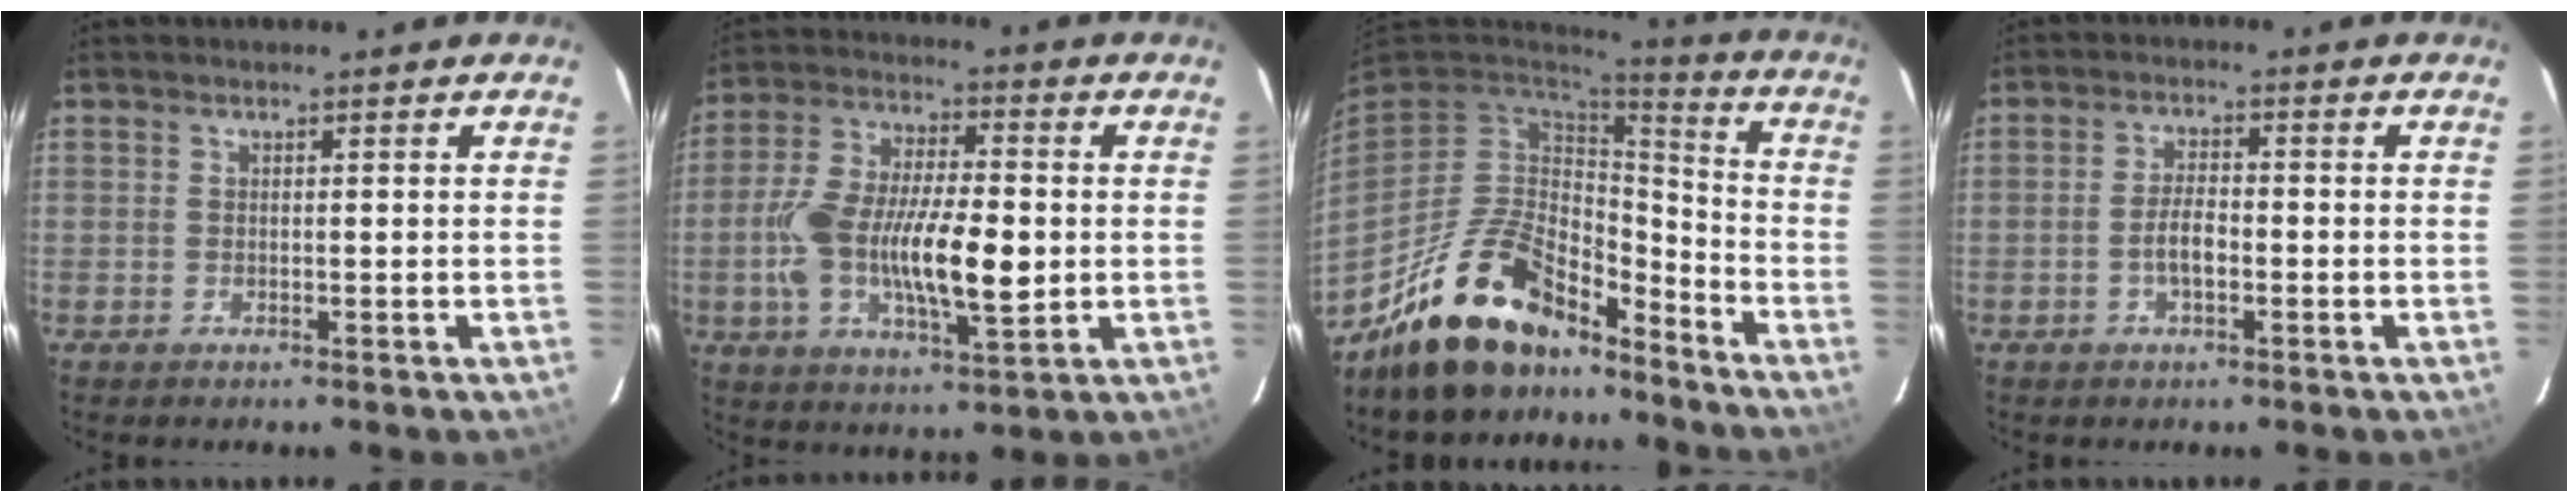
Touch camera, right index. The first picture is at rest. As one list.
[{"total": 16.6, "force": [-2.0, 6.0, 15.4], "torque": [-0.302, -0.005, -0.037]}, {"total": 18.2, "force": [-13.6, 8.2, 8.8], "torque": [-0.189, 0.019, -0.223]}, {"total": 4.0, "force": [-1.4, 1.5, 3.5], "torque": [-0.071, 0.004, -0.023]}]